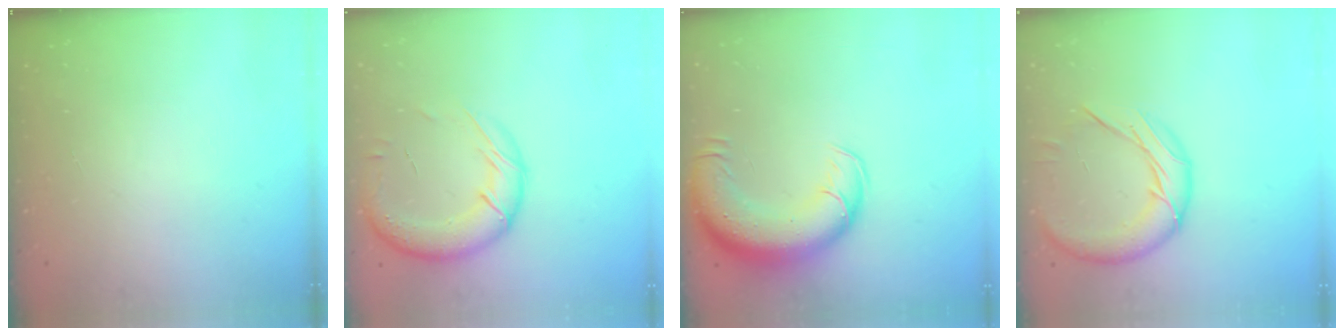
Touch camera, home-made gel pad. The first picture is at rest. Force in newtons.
{"total": 19.3, "press": 18.8, "slide": 4.3}
{"total": 16.2, "press": 15.7, "slide": 3.9}
{"total": 14.2, "press": 14.2, "slide": 0.8}